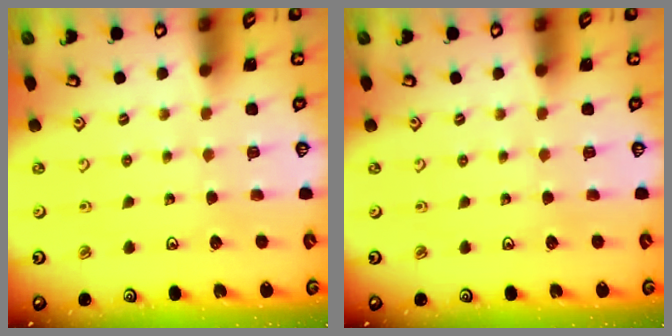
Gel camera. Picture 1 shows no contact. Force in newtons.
{"total": 0.0}